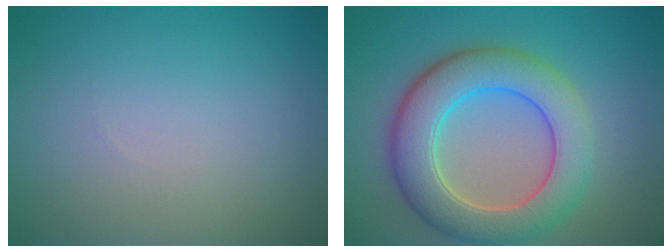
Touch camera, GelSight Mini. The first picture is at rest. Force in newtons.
{"total": 7.9, "press": 7.9, "slide": 0.6}